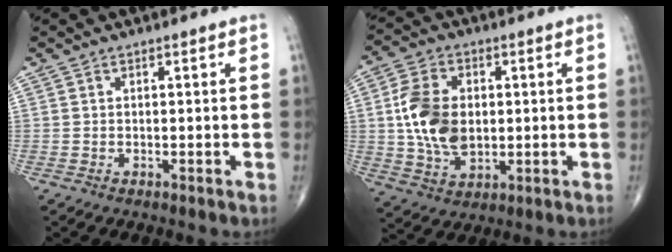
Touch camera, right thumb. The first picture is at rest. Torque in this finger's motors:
{"motor_torque": [1.04, 0.99, 1.28, 0.22, 0.13]}